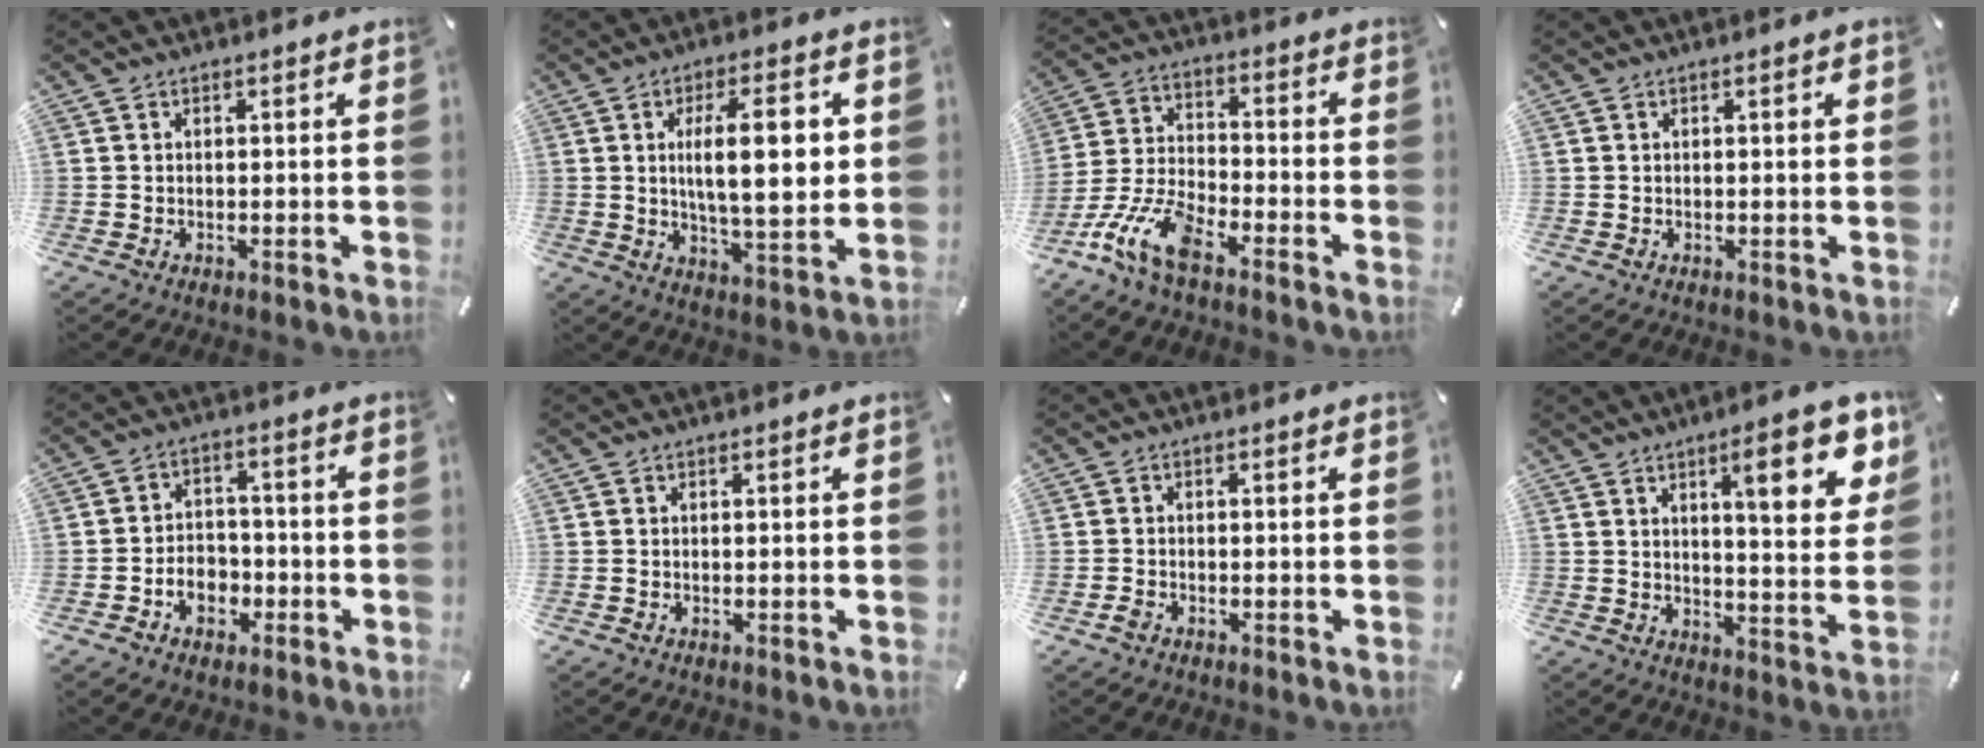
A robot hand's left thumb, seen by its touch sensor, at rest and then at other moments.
{"total": 14.6, "force": [2.6, 4.9, 13.5], "torque": [-0.201, -0.003, 0.036]}
{"total": 12.9, "force": [-8.7, 4.3, 8.5], "torque": [-0.183, 0.025, -0.160]}
{"total": 1.2, "force": [0.3, 0.2, 1.1], "torque": [-0.014, -0.001, 0.003]}
{"total": 6.8, "force": [-2.5, 5.4, 3.3], "torque": [-0.053, 0.015, -0.043]}
{"total": 0.0}
{"total": 1.1, "force": [-0.8, 0.6, 0.6], "torque": [-0.010, 0.000, -0.015]}
{"total": 14.7, "force": [7.3, 4.0, 12.1], "torque": [-0.166, -0.033, 0.110]}